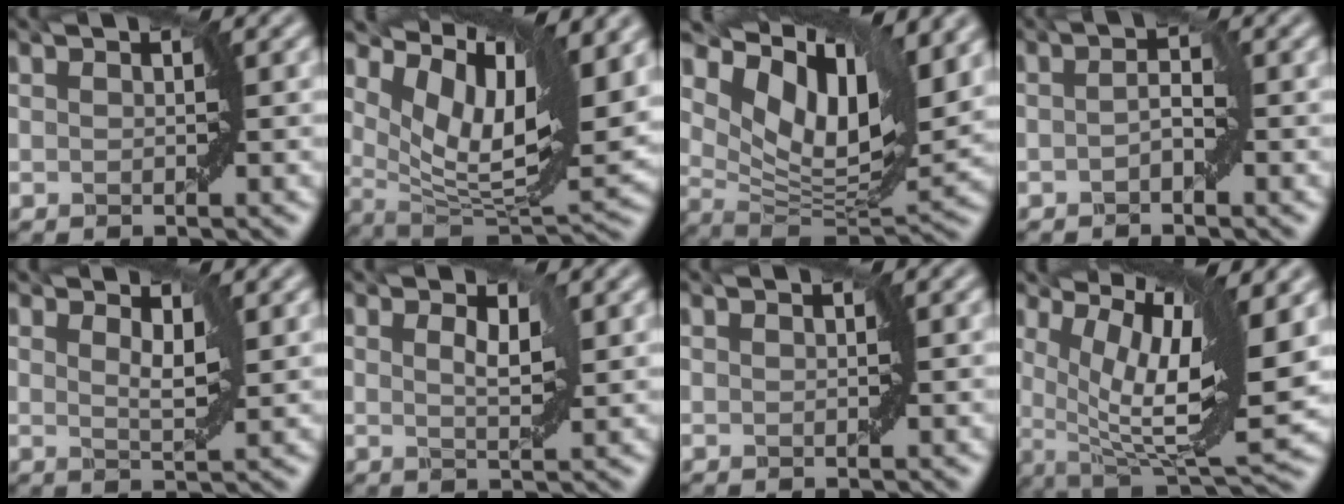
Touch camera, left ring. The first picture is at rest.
{"total": 10.1, "force": [4.8, 3.6, 8.1], "torque": [-0.148, 0.007, 0.095]}
{"total": 10.6, "force": [5.0, 4.9, 8.0], "torque": [-0.143, 0.007, 0.103]}
{"total": 1.3, "force": [-1.1, 0.1, 0.7], "torque": [-0.020, 0.012, -0.014]}
{"total": 1.6, "force": [0.6, 0.4, 1.4], "torque": [-0.027, 0.000, 0.017]}
{"total": 1.3, "force": [0.3, 0.3, 1.2], "torque": [-0.023, 0.003, 0.012]}
{"total": 0.0}
{"total": 10.8, "force": [3.0, 3.2, 9.9], "torque": [-0.169, 0.002, 0.064]}